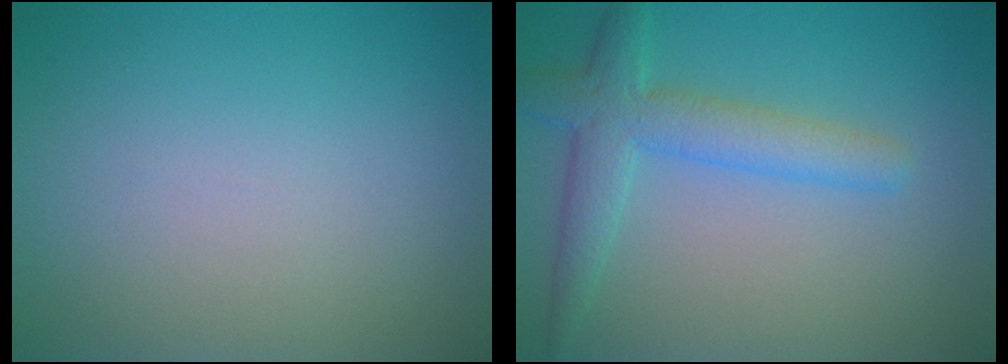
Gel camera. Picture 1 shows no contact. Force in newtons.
{"total": 4.1, "press": 4.0, "slide": 0.2}